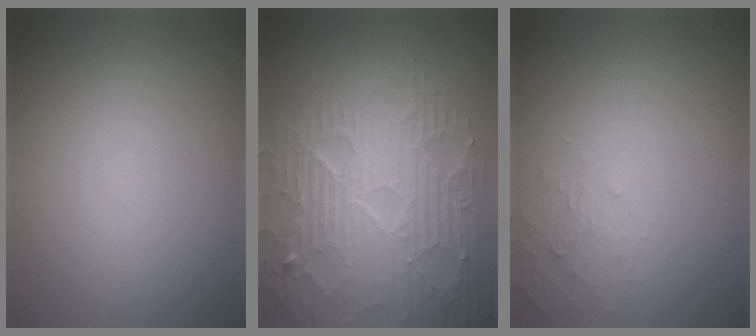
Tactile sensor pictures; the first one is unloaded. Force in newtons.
{"total": 10.5, "press": 6.8, "slide": 8.0}
{"total": 1.4, "press": 1.4, "slide": 0.2}